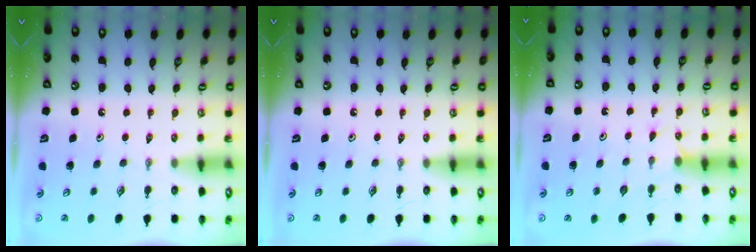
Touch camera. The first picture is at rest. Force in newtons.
{"total": 0.0}
{"total": 3.0, "press": 2.9, "slide": 0.4}